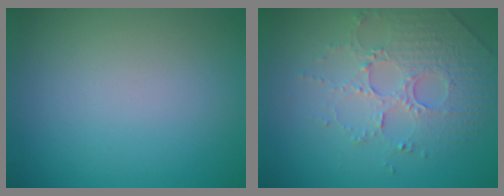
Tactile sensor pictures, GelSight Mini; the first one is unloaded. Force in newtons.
{"total": 5.1, "press": 3.5, "slide": 3.7}